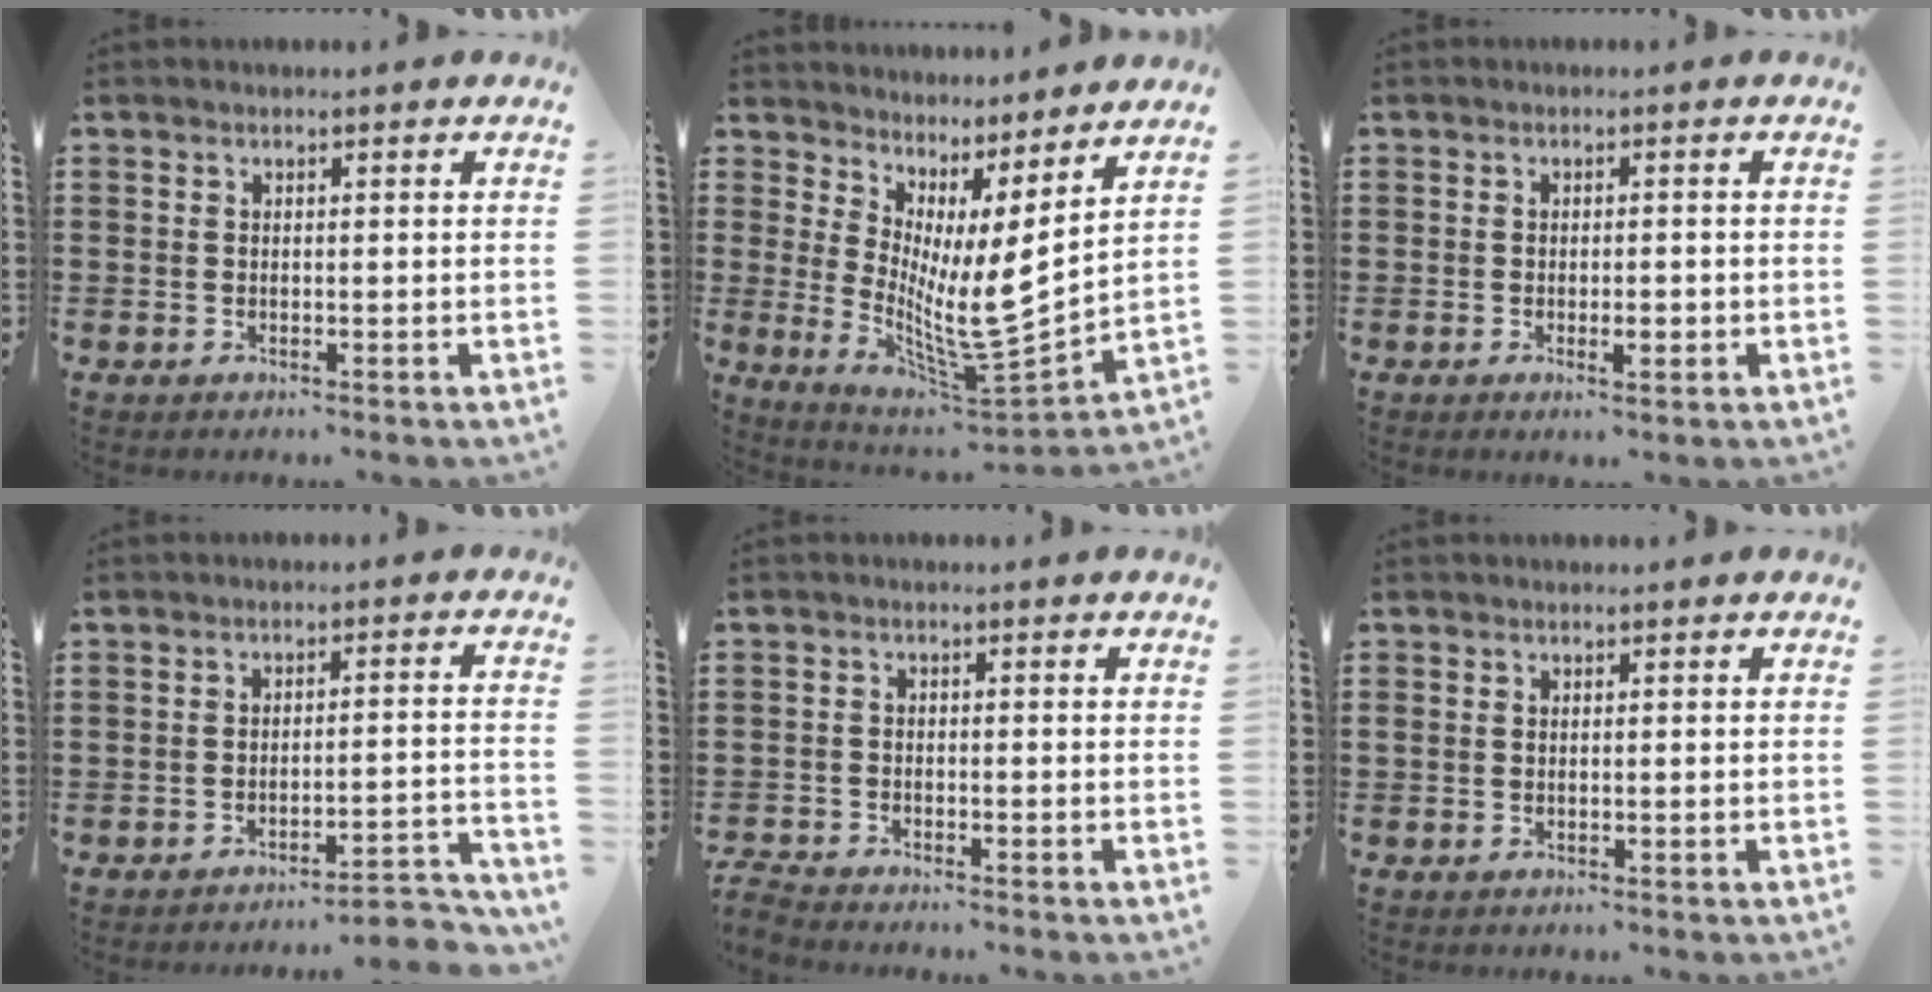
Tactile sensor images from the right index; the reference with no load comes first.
{"total": 7.9, "force": [1.2, 0.9, 7.7], "torque": [-0.155, -0.054, 0.019]}
{"total": 2.3, "force": [-0.7, 0.8, 2.1], "torque": [-0.035, 0.000, -0.012]}
{"total": 3.6, "force": [-3.4, -0.1, 1.3], "torque": [-0.026, -0.009, -0.071]}
{"total": 2.2, "force": [-2.2, 0.0, 0.0], "torque": [-0.004, -0.002, -0.048]}
{"total": 0.0}